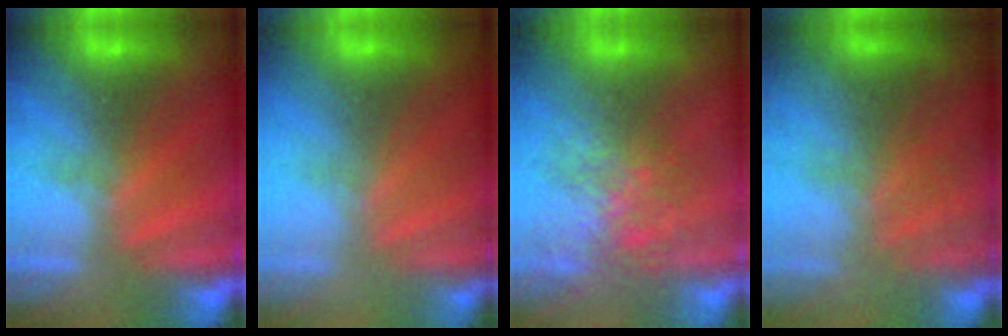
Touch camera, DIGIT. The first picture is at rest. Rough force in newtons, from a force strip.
{"total": 2.9}
{"total": 3.7}
{"total": 7.5}